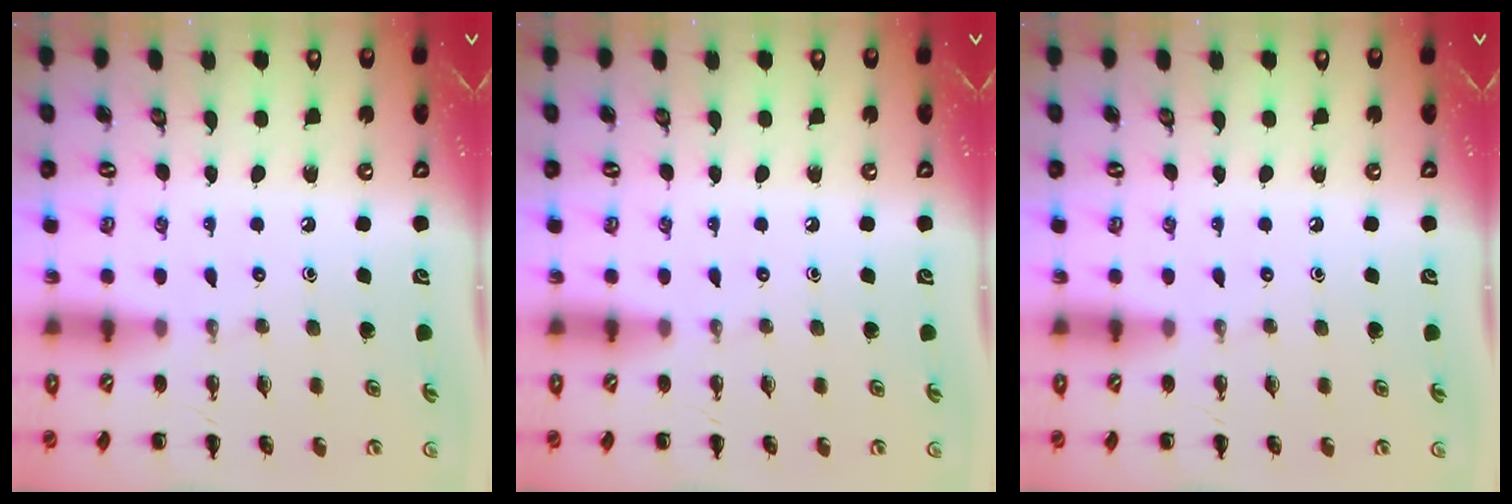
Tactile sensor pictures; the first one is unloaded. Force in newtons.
{"total": 0.0}
{"total": 0.0}